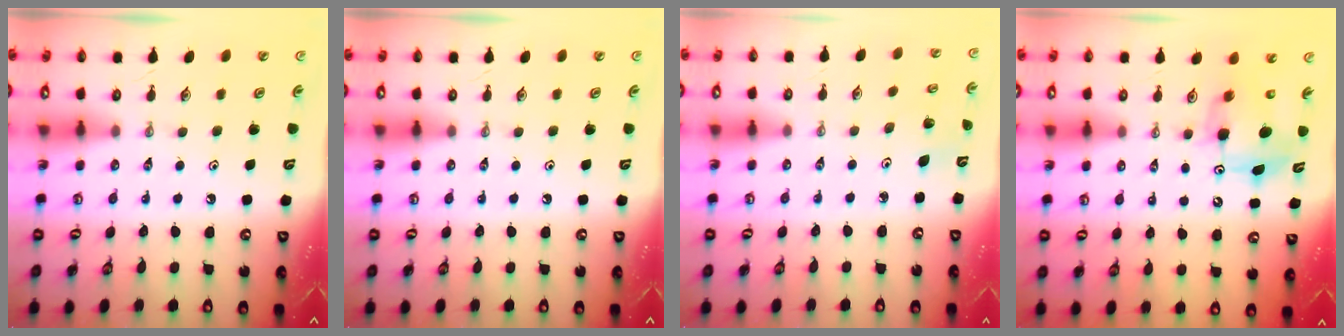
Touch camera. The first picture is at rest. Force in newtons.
{"total": 0.0}
{"total": 2.6, "press": 2.6, "slide": 0.2}
{"total": 8.0, "press": 8.0, "slide": 0.8}